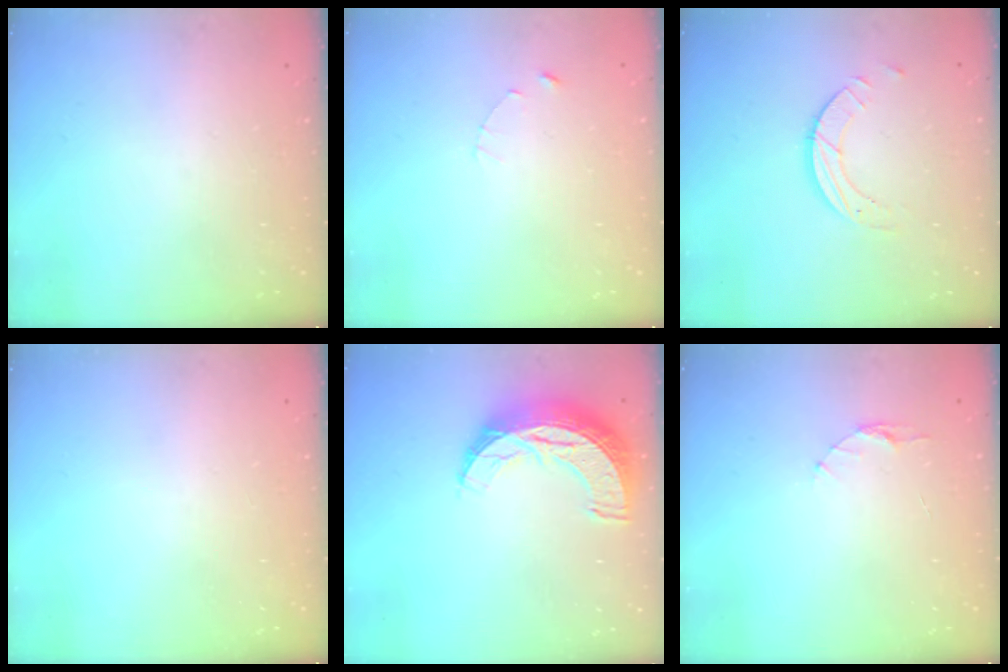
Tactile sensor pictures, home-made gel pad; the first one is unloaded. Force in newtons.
{"total": 1.0, "press": 1.0, "slide": 0.2}
{"total": 4.2, "press": 4.2, "slide": 0.3}
{"total": 0.0}
{"total": 12.7, "press": 12.7, "slide": 0.8}
{"total": 3.5, "press": 3.5, "slide": 0.3}